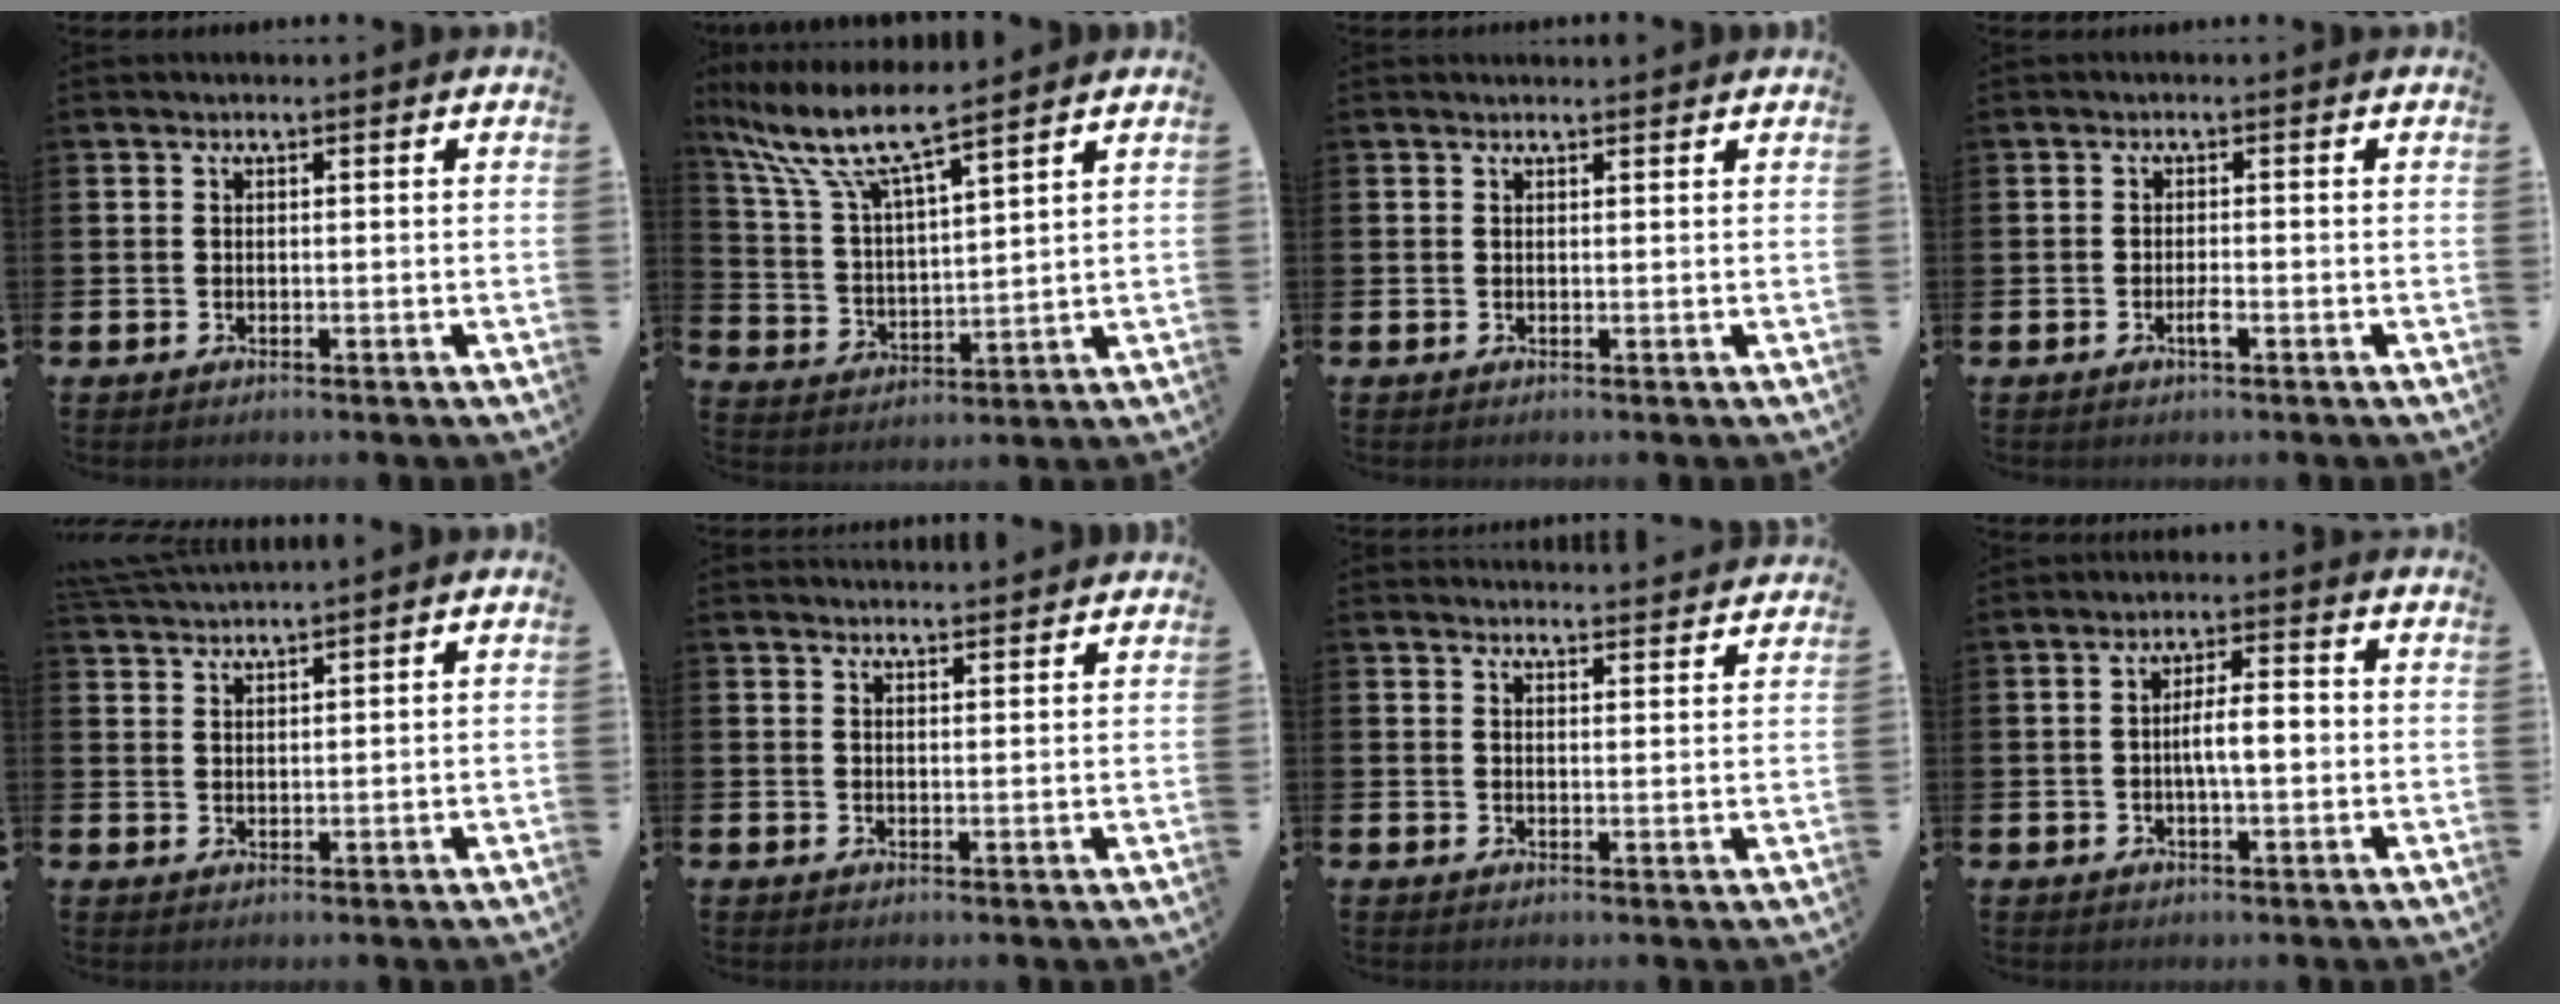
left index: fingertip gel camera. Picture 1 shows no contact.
{"total": 8.5, "force": [7.5, 0.9, 3.9], "torque": [-0.106, -0.043, 0.127]}
{"total": 0.6, "force": [0.6, 0.0, 0.1], "torque": [0.011, -0.005, 0.009]}
{"total": 1.3, "force": [-0.5, 0.2, 1.2], "torque": [-0.024, -0.002, -0.009]}
{"total": 2.5, "force": [2.4, -0.3, -0.2], "torque": [-0.005, -0.010, 0.047]}
{"total": 2.6, "force": [2.6, 0.0, -0.2], "torque": [0.004, -0.016, 0.046]}
{"total": 3.6, "force": [3.6, -0.1, -0.1], "torque": [0.000, -0.026, 0.063]}
{"total": 4.5, "force": [-0.5, 1.4, 4.3], "torque": [-0.072, 0.007, -0.013]}